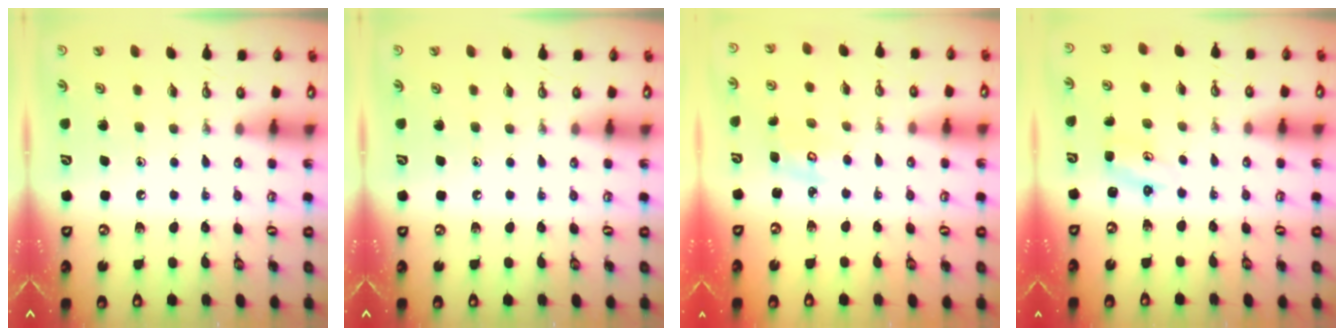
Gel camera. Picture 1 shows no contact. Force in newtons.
{"total": 0.0}
{"total": 2.7, "press": 2.7, "slide": 0.3}
{"total": 2.3, "press": 2.3, "slide": 0.2}